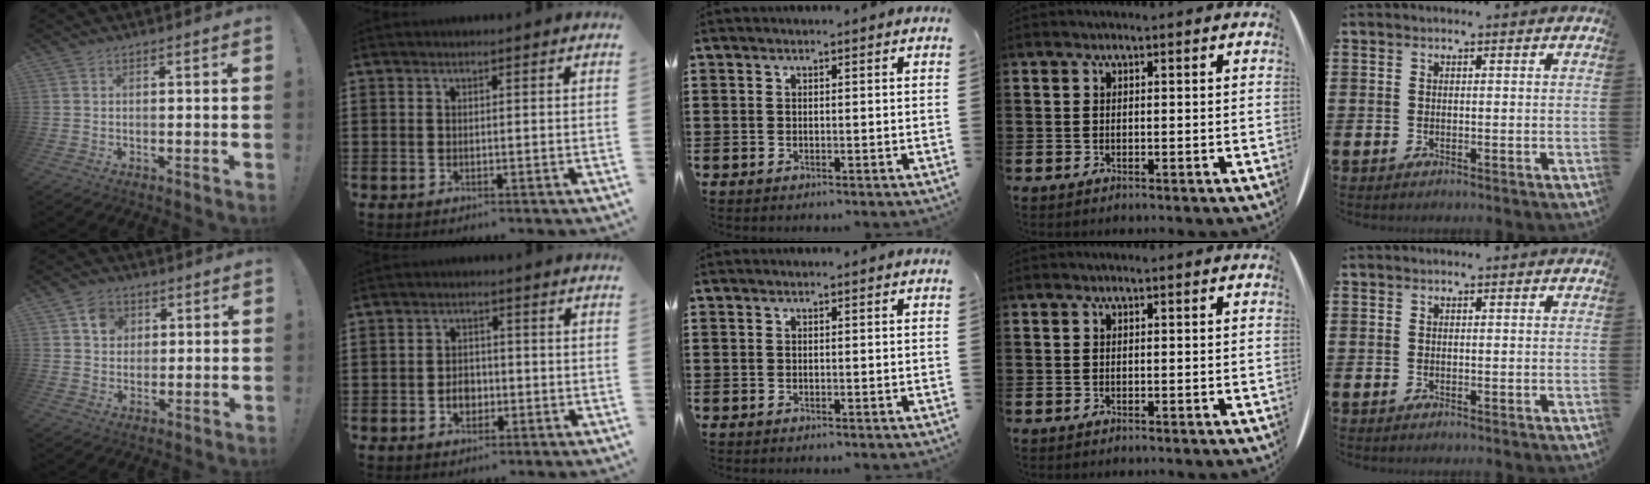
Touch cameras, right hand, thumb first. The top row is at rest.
{"thumb": {"total": 6.7, "force": [2.7, 5.8, 2.0], "torque": [-0.024, -0.005, 0.050]}, "index": {"total": 3.1, "force": [-1.0, 2.3, 1.7], "torque": [-0.028, 0.000, -0.021]}}